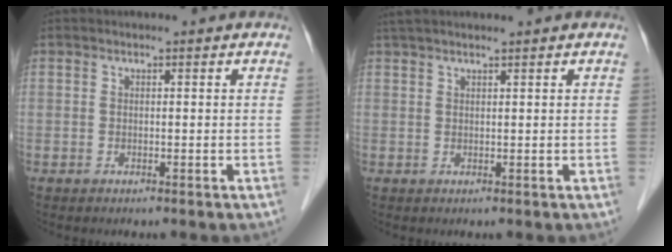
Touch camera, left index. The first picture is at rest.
{"total": 5.0, "force": [4.2, 0.1, 2.6], "torque": [-0.038, 0.033, 0.074]}